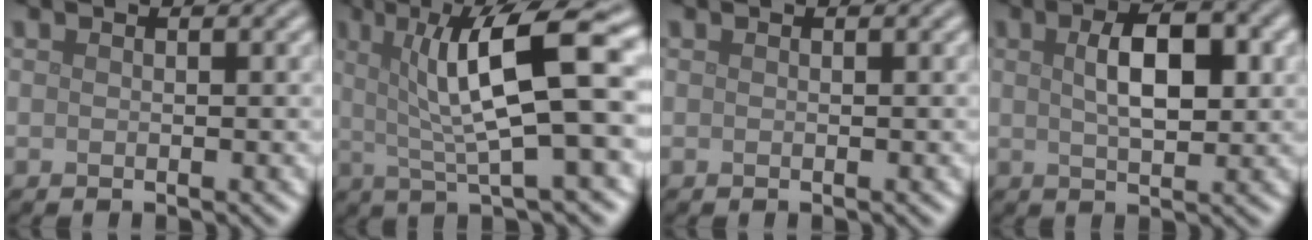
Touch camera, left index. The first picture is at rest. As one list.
[{"total": 10.3, "force": [2.1, 2.3, 9.8], "torque": [-0.145, 0.004, 0.033]}, {"total": 0.0}, {"total": 5.4, "force": [1.2, 2.2, 4.7], "torque": [-0.083, 0.007, 0.019]}]